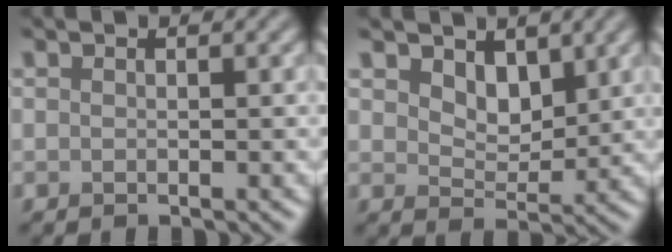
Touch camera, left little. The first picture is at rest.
{"total": 2.7, "force": [1.8, 1.6, 1.1], "torque": [-0.031, -0.011, 0.028]}